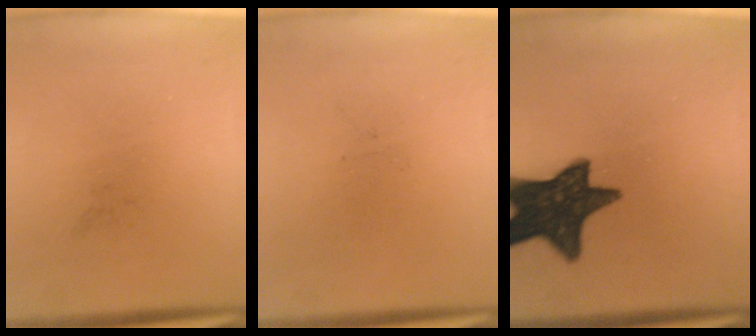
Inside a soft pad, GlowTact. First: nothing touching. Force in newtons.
{"total": 0.0}
{"total": 14.4}